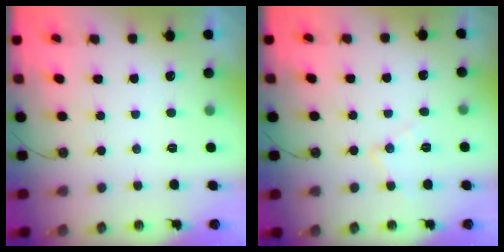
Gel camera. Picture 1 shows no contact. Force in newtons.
{"total": 7.7, "press": 7.7, "slide": 0.6}